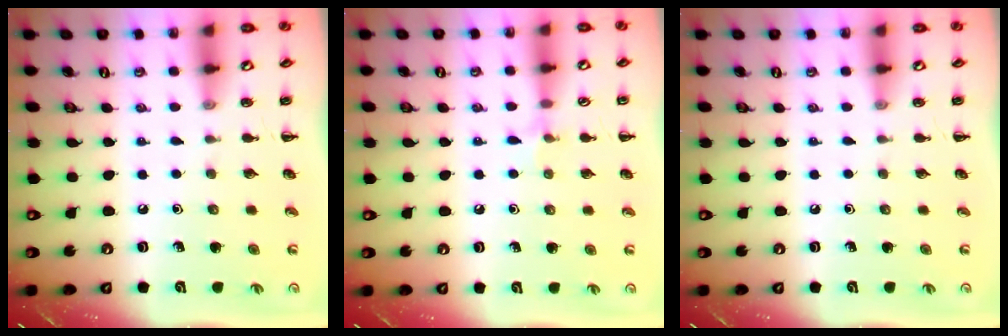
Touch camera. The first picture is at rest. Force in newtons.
{"total": 4.9, "press": 4.6, "slide": 1.5}
{"total": 0.0}